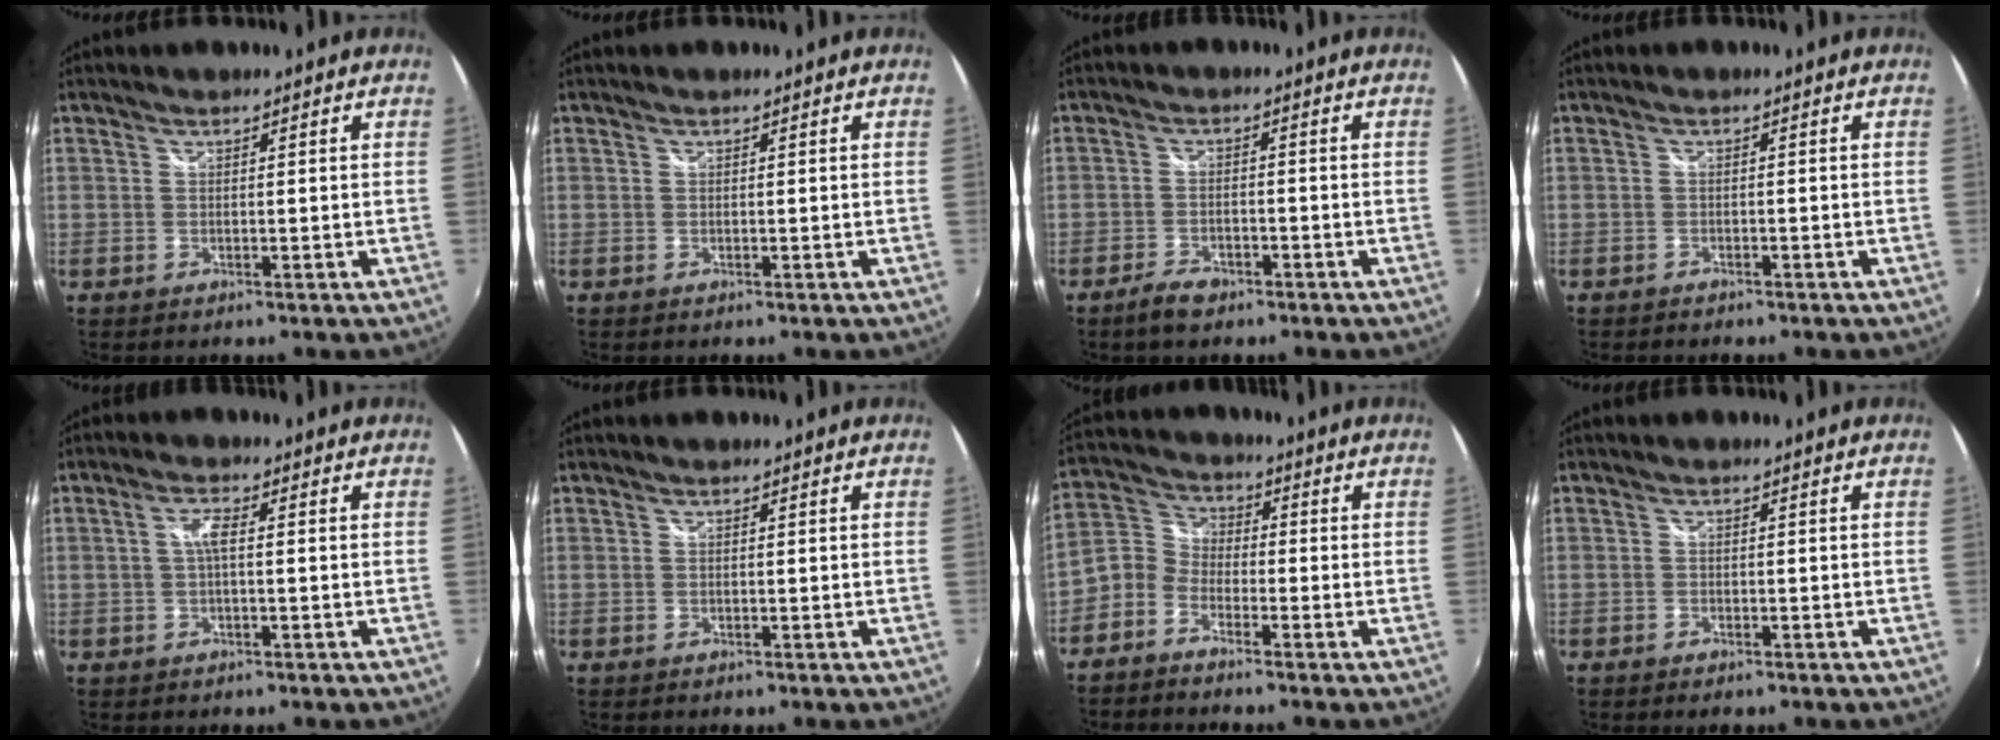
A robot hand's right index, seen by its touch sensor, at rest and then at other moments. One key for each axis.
{"total": 0.0}
{"total": 4.6, "fx": -3.4, "fy": 2.0, "fz": 2.2, "tx": -0.059, "ty": -0.001, "tz": -0.061}
{"total": 1.8, "fx": -1.5, "fy": 0.7, "fz": 0.4, "tx": -0.013, "ty": -0.006, "tz": -0.026}
{"total": 2.7, "fx": -0.1, "fy": 0.6, "fz": 2.7, "tx": -0.054, "ty": 0.006, "tz": -0.001}
{"total": 0.0}
{"total": 5.7, "fx": -3.1, "fy": 4.1, "fz": 2.5, "tx": -0.068, "ty": 0.019, "tz": -0.078}
{"total": 1.6, "fx": -1.2, "fy": 0.8, "fz": 0.6, "tx": -0.016, "ty": -0.005, "tz": -0.022}